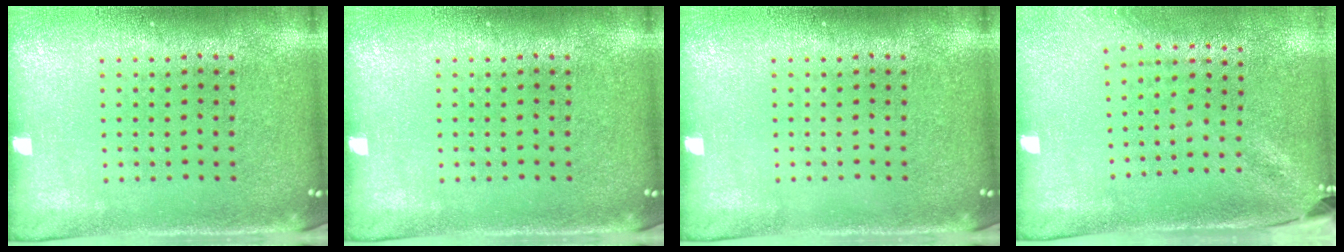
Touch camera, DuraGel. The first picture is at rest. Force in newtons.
{"total": 0.0}
{"total": 0.0}
{"total": 1.8, "press": 1.4, "slide": 1.2}